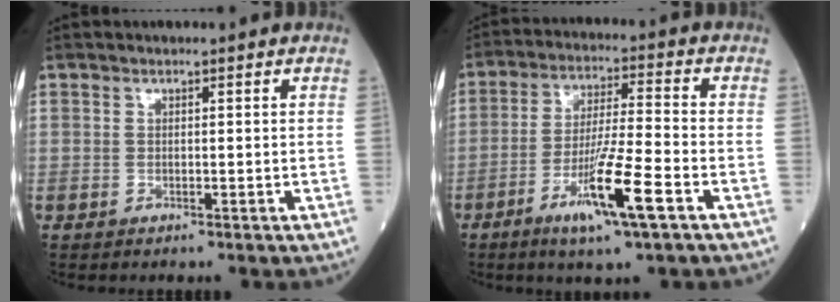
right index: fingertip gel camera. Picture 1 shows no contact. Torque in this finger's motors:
{"motor_torque": [1.25, -0.74, 0.57, 0.20]}